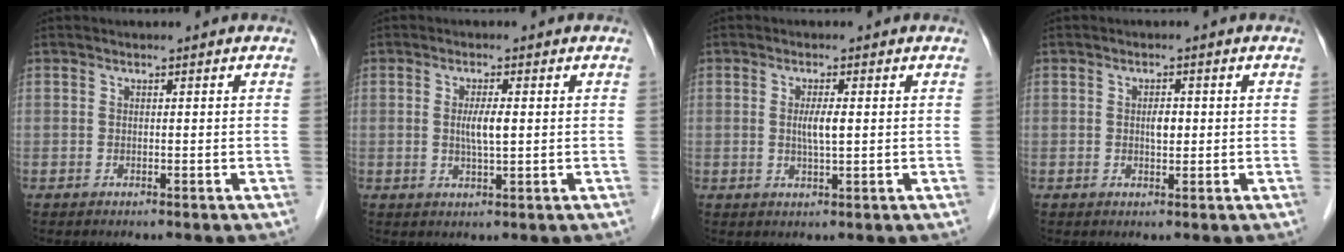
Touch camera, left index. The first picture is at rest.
{"total": 3.2, "force": [-0.2, 0.3, 3.2], "torque": [-0.060, -0.008, -0.003]}
{"total": 2.7, "force": [-0.2, 0.2, 2.7], "torque": [-0.053, -0.008, -0.004]}
{"total": 1.9, "force": [-0.3, 0.9, 1.7], "torque": [-0.028, -0.004, -0.006]}